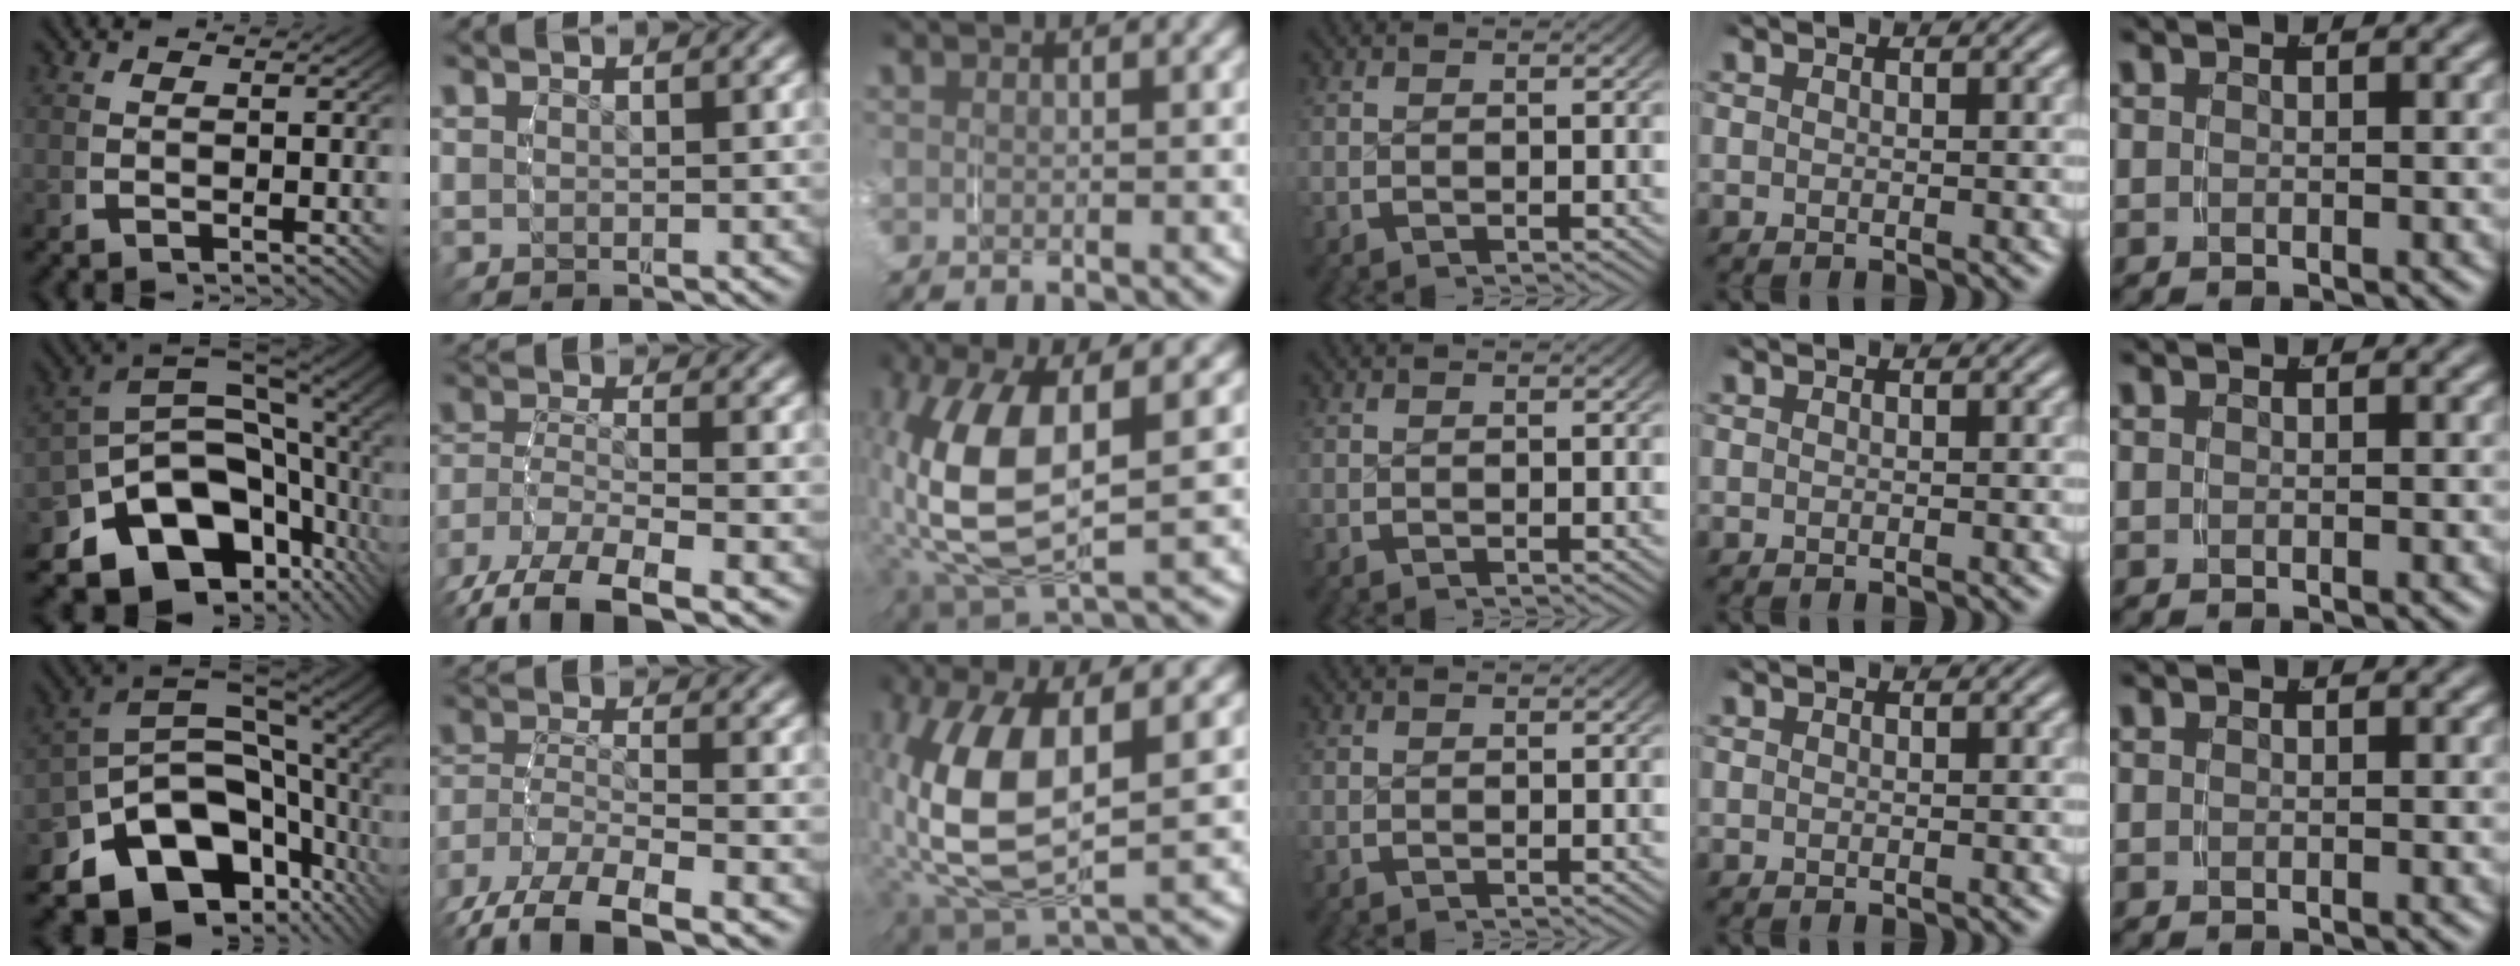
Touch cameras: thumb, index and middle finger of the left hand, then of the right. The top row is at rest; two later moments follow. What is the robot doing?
{"motion": "grasp_and_lifting", "object": "shorts"}